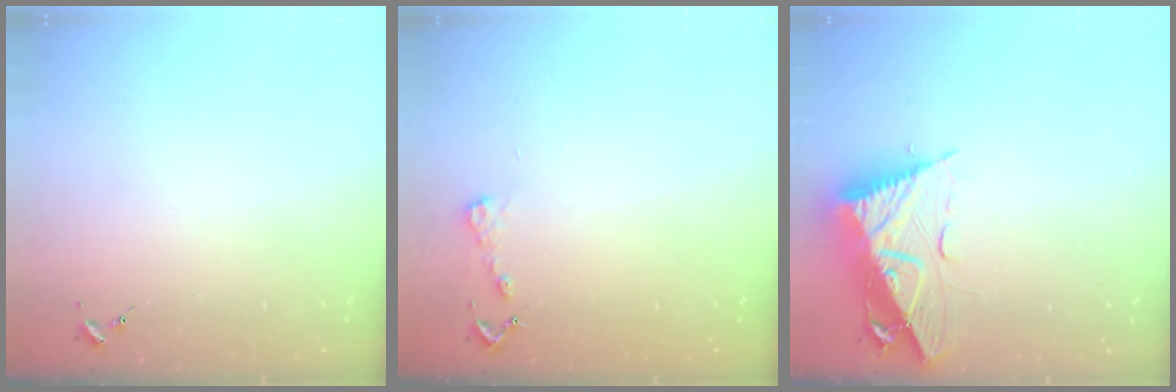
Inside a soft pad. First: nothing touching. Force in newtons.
{"total": 4.0, "press": 4.0, "slide": 0.3}
{"total": 13.3, "press": 13.2, "slide": 1.4}